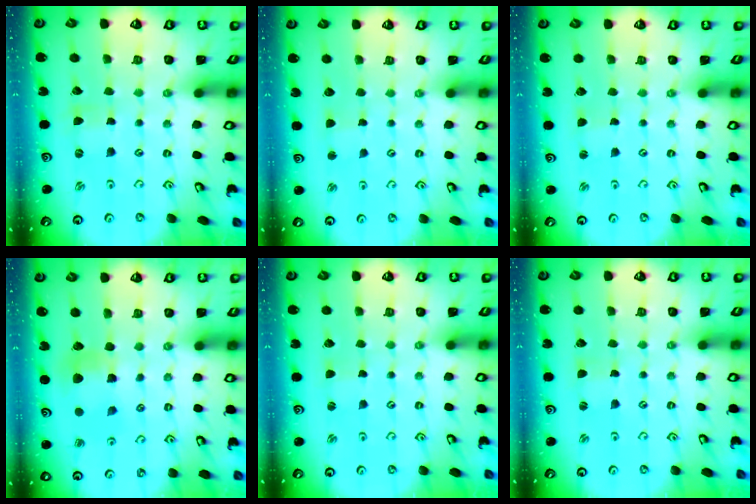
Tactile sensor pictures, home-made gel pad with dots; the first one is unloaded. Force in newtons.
{"total": 1.7, "press": 1.7, "slide": 0.1}
{"total": 0.0}
{"total": 7.2, "press": 7.2, "slide": 0.2}
{"total": 1.0, "press": 1.0, "slide": 0.2}
{"total": 0.0}